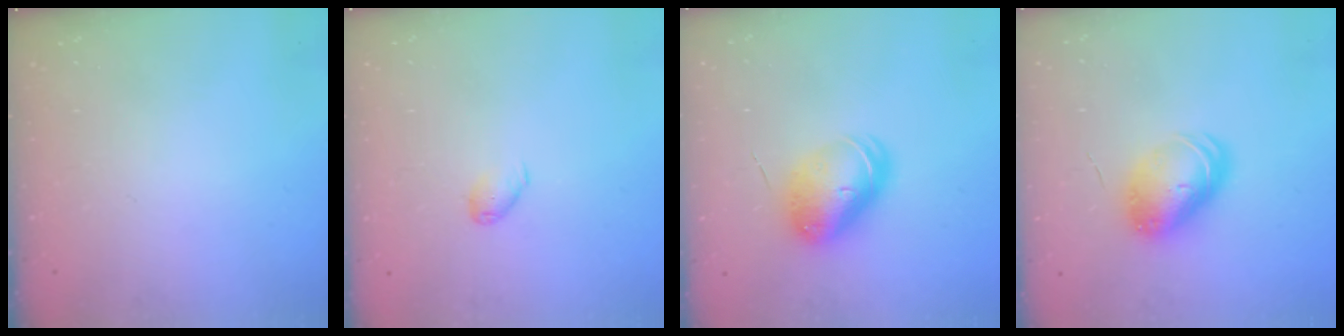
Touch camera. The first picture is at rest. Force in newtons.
{"total": 4.8, "press": 4.7, "slide": 0.8}
{"total": 9.3, "press": 9.1, "slide": 1.8}
{"total": 9.6, "press": 9.6, "slide": 0.6}